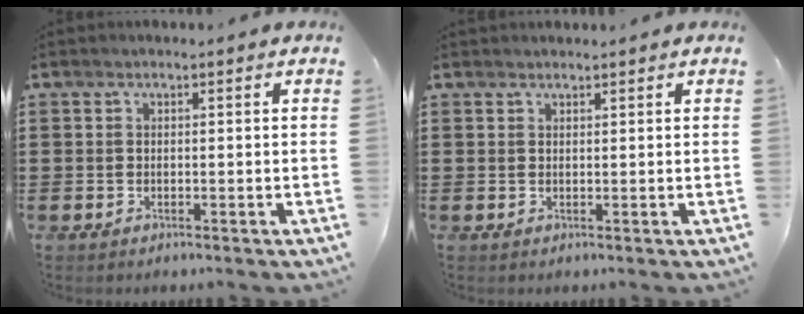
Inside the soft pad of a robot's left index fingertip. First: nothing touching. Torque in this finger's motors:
{"motor_torque": [-0.02, -0.11, 0.04, -0.01]}